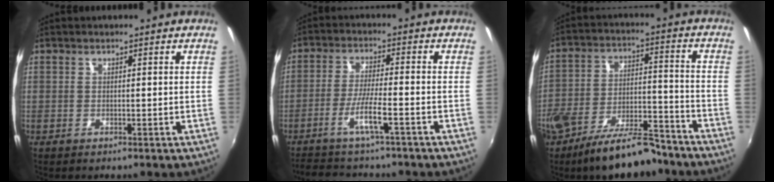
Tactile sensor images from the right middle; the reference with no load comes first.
{"total": 9.2, "force": [-7.3, 0.8, 5.5], "torque": [-0.119, -0.012, -0.125]}
{"total": 14.6, "force": [-10.7, 5.2, 8.4], "torque": [-0.158, -0.005, -0.170]}